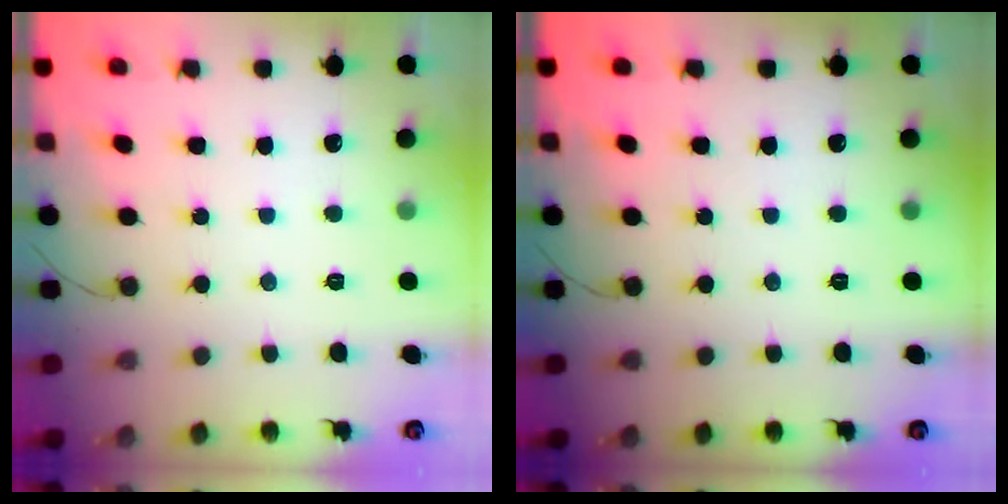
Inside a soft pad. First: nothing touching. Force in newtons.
{"total": 0.0}